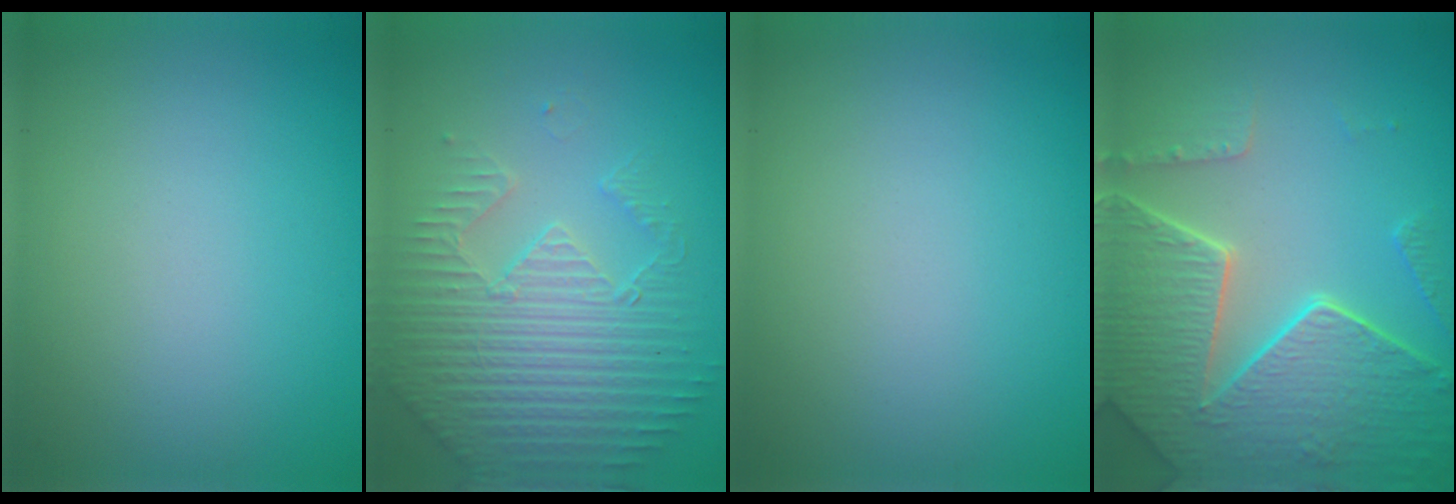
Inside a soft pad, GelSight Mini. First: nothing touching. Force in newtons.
{"total": 4.4, "press": 4.2, "slide": 1.4}
{"total": 0.0}
{"total": 8.2, "press": 5.9, "slide": 5.7}